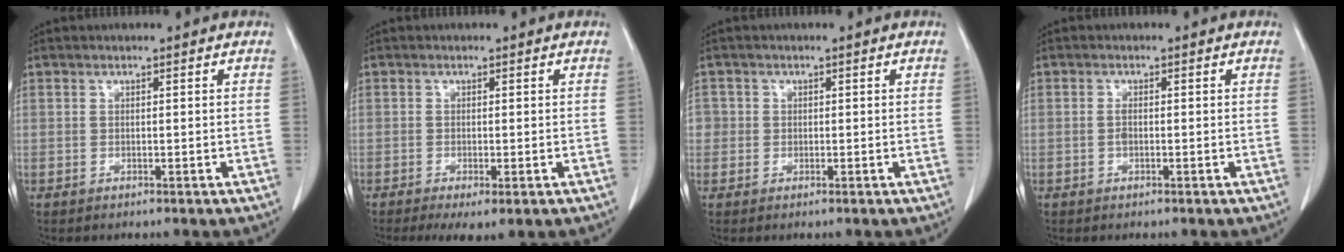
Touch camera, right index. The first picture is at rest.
{"total": 3.8, "force": [-2.2, 1.0, 3.0], "torque": [-0.044, -0.012, -0.031]}
{"total": 2.2, "force": [-0.1, 2.2, 0.2], "torque": [0.008, 0.005, -0.004]}
{"total": 0.9, "force": [-0.2, 0.3, 0.8], "torque": [-0.019, 0.001, -0.005]}